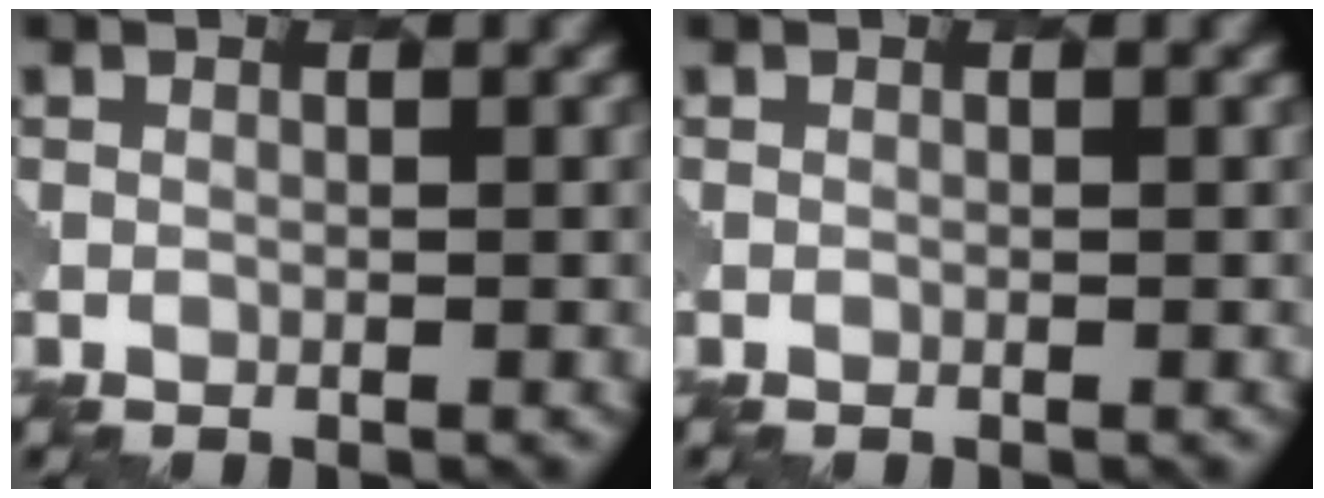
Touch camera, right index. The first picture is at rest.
{"total": 0.0}